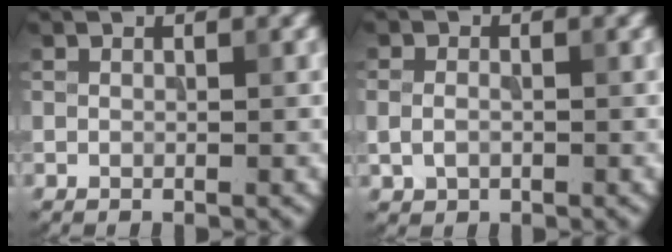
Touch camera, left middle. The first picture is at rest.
{"total": 1.8, "force": [-0.3, 1.4, 1.2], "torque": [-0.025, 0.000, -0.005]}